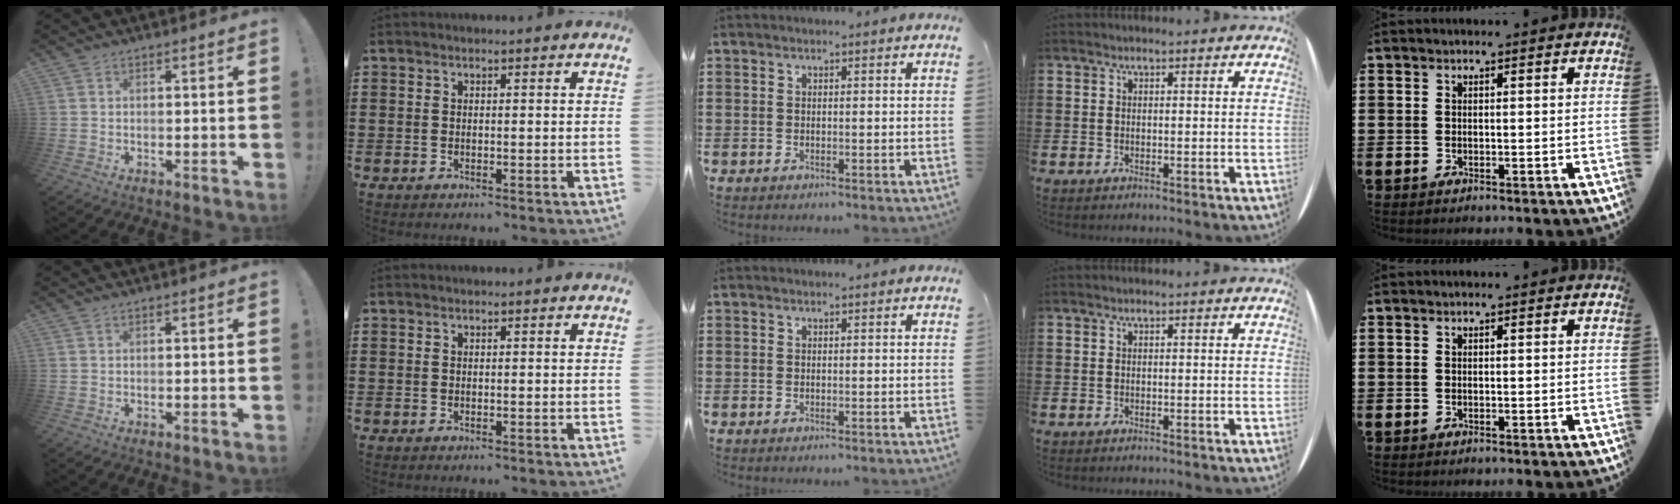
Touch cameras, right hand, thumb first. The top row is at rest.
{}